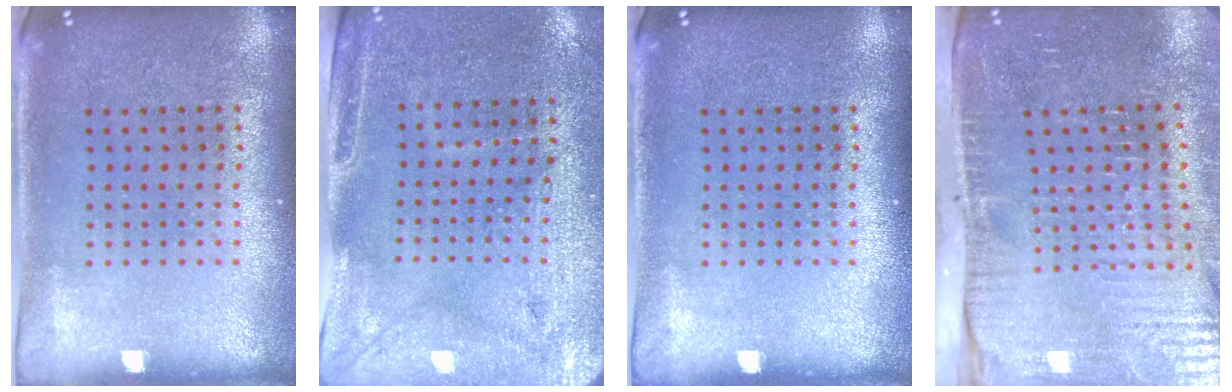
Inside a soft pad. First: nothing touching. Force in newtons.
{"total": 3.0, "press": 2.6, "slide": 1.5}
{"total": 0.0}
{"total": 4.8, "press": 4.1, "slide": 2.4}